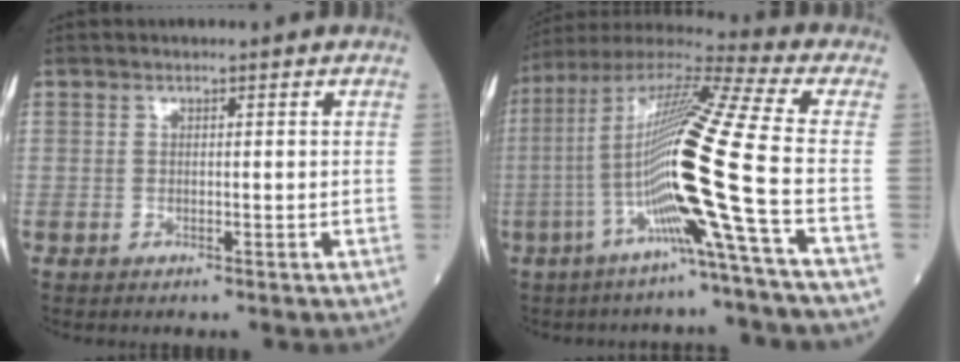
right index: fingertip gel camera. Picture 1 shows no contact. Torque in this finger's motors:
{"motor_torque": [1.94, -0.20, 1.05, 0.21]}